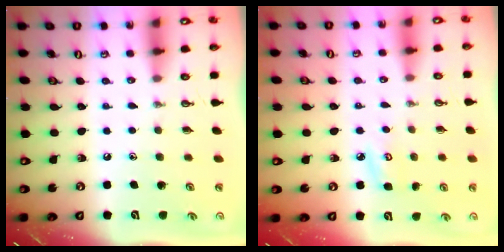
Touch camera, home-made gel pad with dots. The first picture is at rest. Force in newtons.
{"total": 5.5, "press": 5.5, "slide": 0.6}